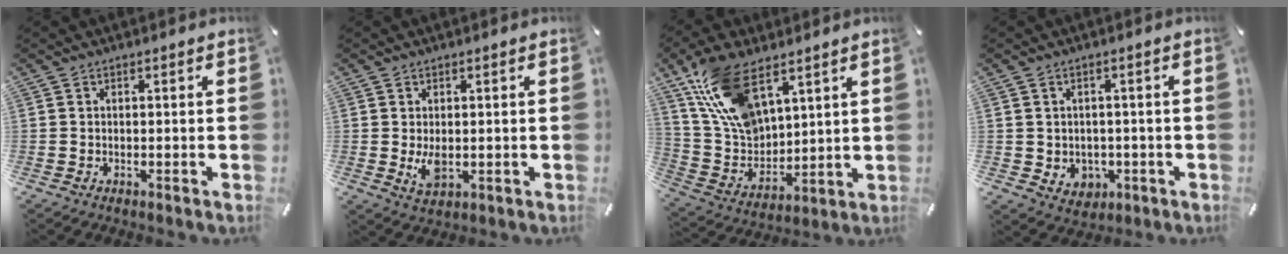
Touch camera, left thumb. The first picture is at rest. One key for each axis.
{"total": 4.4, "fx": 0.0, "fy": 2.6, "fz": 3.5, "tx": -0.077, "ty": -0.007, "tz": -0.005}
{"total": 17.8, "fx": 10.6, "fy": 10.3, "fz": 10.0, "tx": -0.235, "ty": -0.039, "tz": 0.199}
{"total": 4.2, "fx": 0.4, "fy": 4.1, "fz": 0.9, "tx": -0.010, "ty": -0.001, "tz": 0.007}